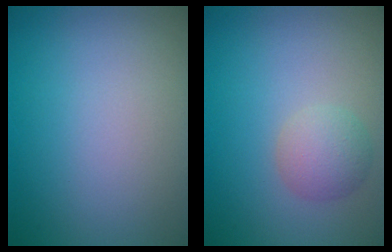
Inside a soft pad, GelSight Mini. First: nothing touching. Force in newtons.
{"total": 2.4, "press": 2.4, "slide": 0.1}